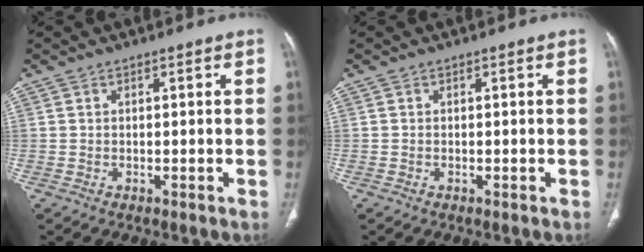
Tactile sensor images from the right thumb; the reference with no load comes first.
{"total": 0.0}